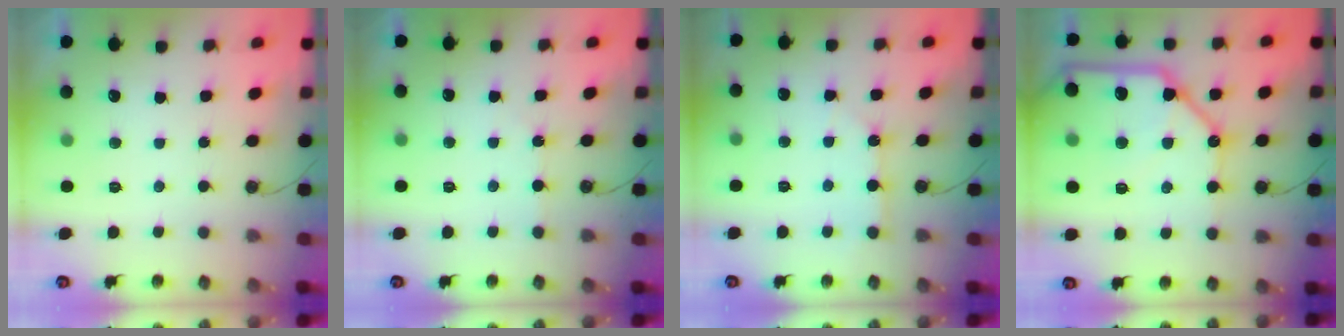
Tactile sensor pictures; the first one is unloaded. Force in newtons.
{"total": 2.5, "press": 2.5, "slide": 0.5}
{"total": 2.8, "press": 2.8, "slide": 0.3}
{"total": 23.8, "press": 23.6, "slide": 3.1}